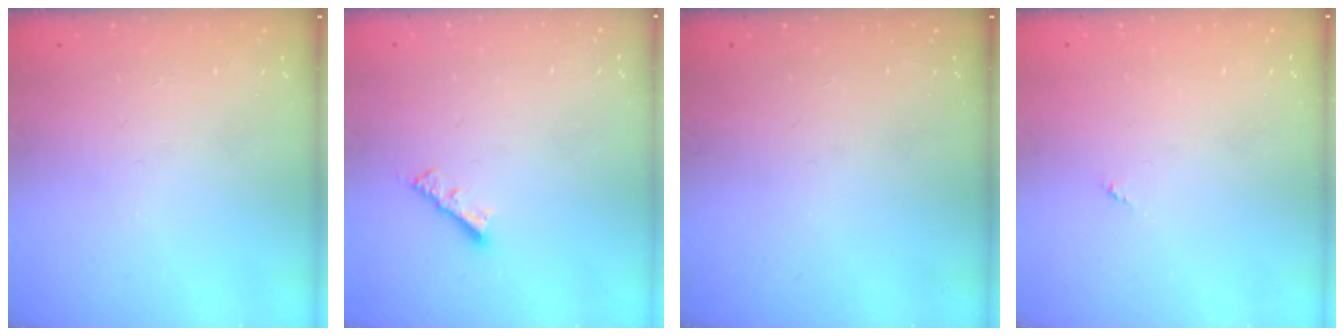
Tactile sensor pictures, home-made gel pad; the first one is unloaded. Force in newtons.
{"total": 4.2, "press": 4.2, "slide": 0.3}
{"total": 0.0}
{"total": 0.0}